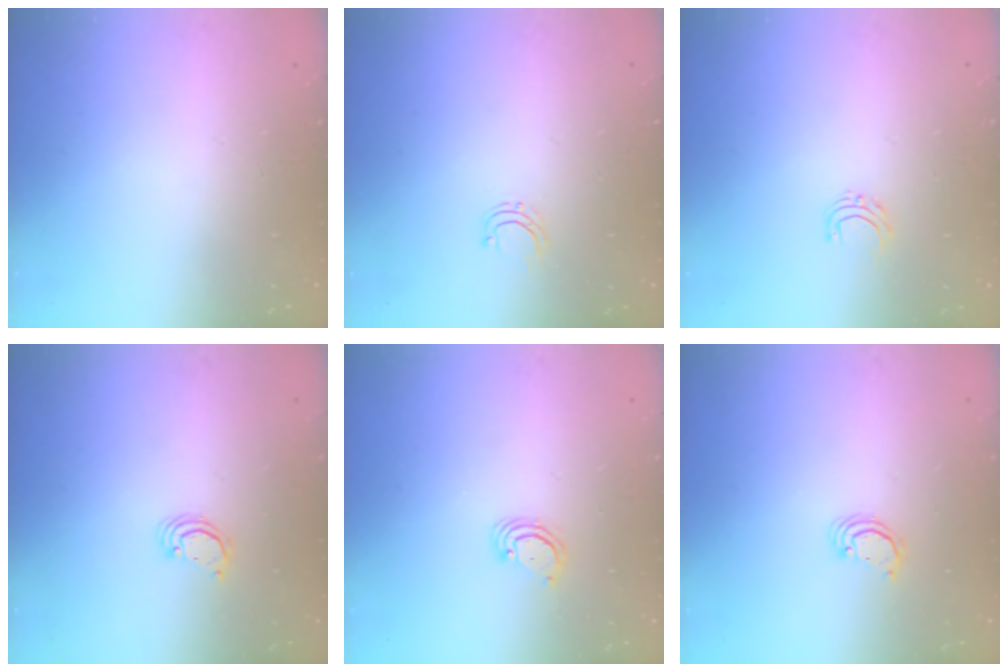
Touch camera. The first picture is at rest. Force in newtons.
{"total": 4.3, "press": 4.3, "slide": 0.3}
{"total": 4.7, "press": 4.7, "slide": 0.3}
{"total": 2.2, "press": 2.2, "slide": 0.2}
{"total": 2.8, "press": 2.8, "slide": 0.3}
{"total": 2.2, "press": 2.2, "slide": 0.2}